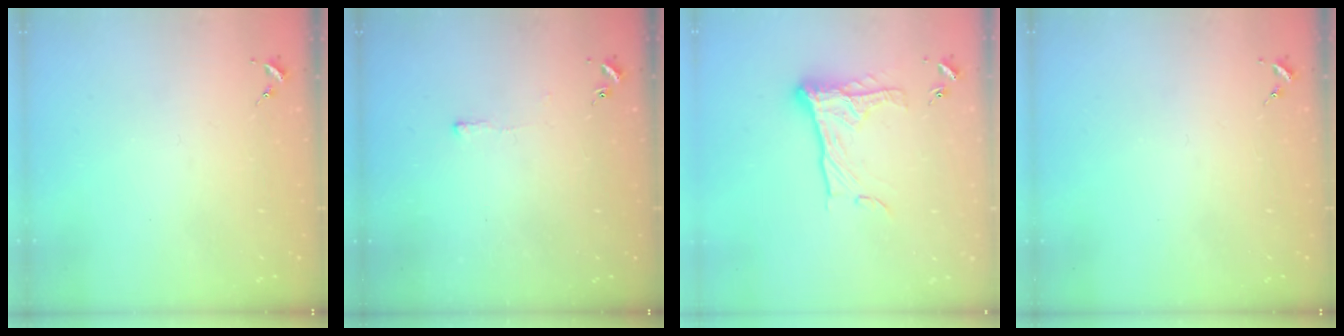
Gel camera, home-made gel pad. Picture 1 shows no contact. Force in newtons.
{"total": 2.4, "press": 2.4, "slide": 0.5}
{"total": 14.6, "press": 14.5, "slide": 1.0}
{"total": 0.0}